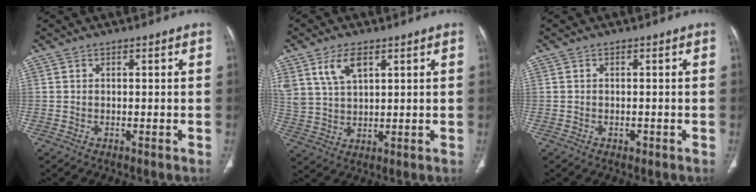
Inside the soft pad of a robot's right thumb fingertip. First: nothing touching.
{"total": 7.7, "force": [4.0, 4.0, 5.2], "torque": [-0.097, -0.013, 0.088]}
{"total": 0.8, "force": [-0.4, 0.6, 0.4], "torque": [-0.004, 0.001, -0.005]}